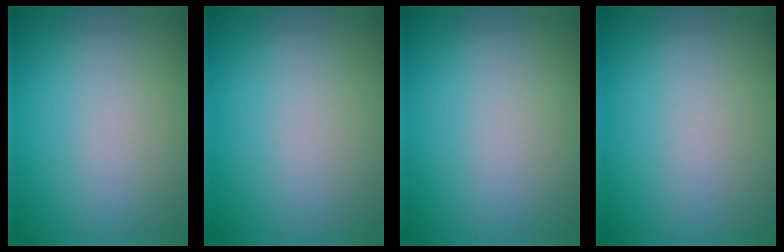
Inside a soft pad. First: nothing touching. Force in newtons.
{"total": 0.0}
{"total": 0.0}
{"total": 0.0}